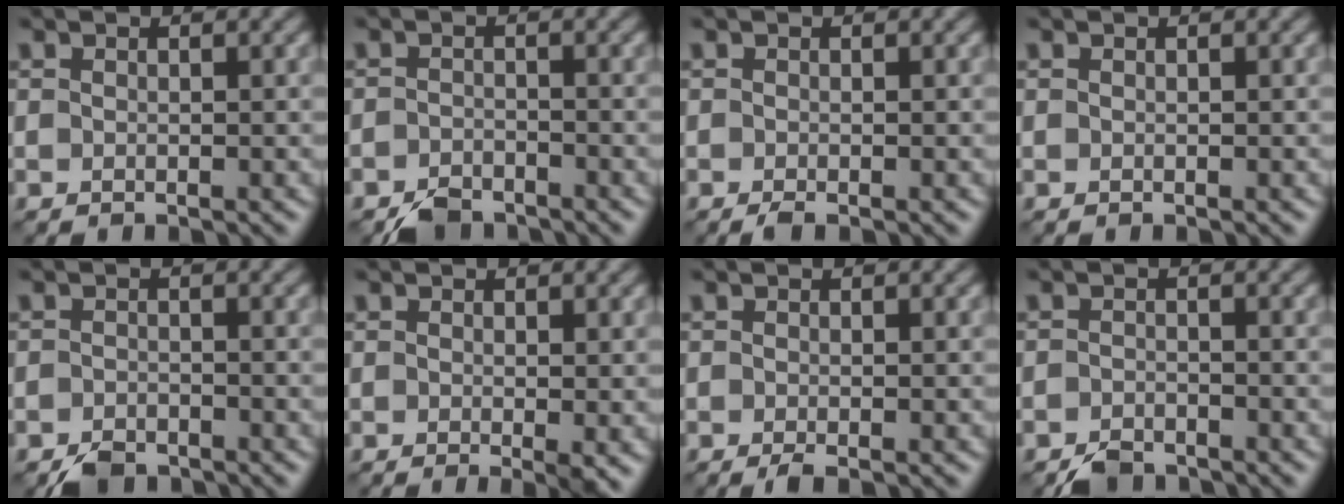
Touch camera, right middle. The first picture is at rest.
{"total": 2.9, "force": [-2.5, 1.2, 0.8], "torque": [-0.013, -0.001, -0.052]}
{"total": 0.9, "force": [-0.6, 0.0, 0.6], "torque": [-0.016, -0.002, -0.014]}
{"total": 0.0}
{"total": 2.3, "force": [-1.9, 1.0, 0.7], "torque": [-0.013, 0.000, -0.040]}
{"total": 1.7, "force": [-0.3, 0.1, 1.7], "torque": [-0.022, -0.008, -0.005]}
{"total": 1.0, "force": [-0.6, 0.0, 0.8], "torque": [-0.019, -0.004, -0.013]}
{"total": 2.5, "force": [-2.2, 0.9, 0.7], "torque": [-0.012, 0.000, -0.044]}